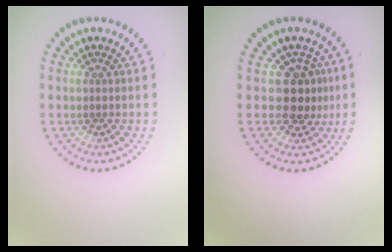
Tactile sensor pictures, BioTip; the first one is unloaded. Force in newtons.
{"total": 3.1, "press": 2.6, "slide": 1.7}